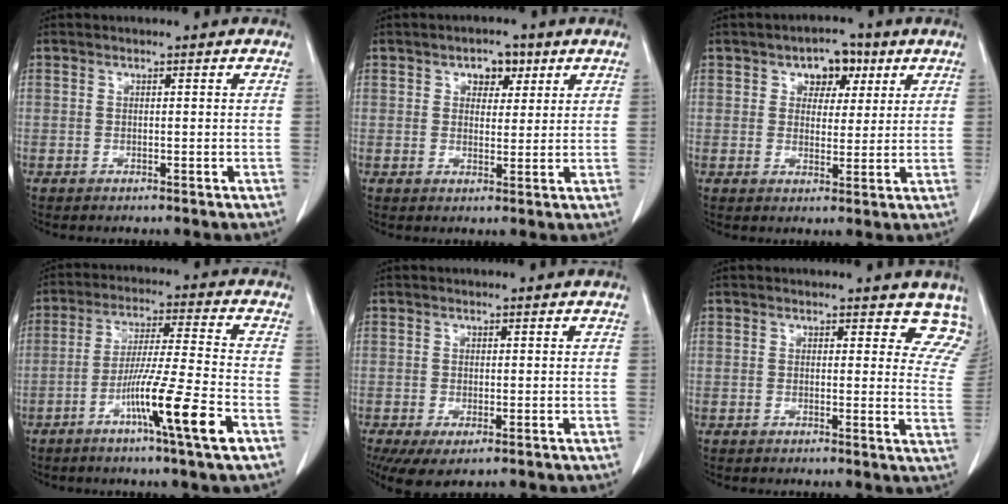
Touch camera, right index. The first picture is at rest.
{"total": 3.8, "force": [1.9, 2.4, 2.3], "torque": [-0.028, 0.007, 0.029]}
{"total": 5.4, "force": [2.6, 3.6, 3.1], "torque": [-0.036, 0.013, 0.037]}
{"total": 12.1, "force": [-5.5, -1.3, 10.7], "torque": [-0.185, -0.016, -0.098]}
{"total": 5.0, "force": [-2.6, 1.8, 3.8], "torque": [-0.060, -0.017, -0.041]}
{"total": 7.1, "force": [6.4, 2.8, 1.2], "torque": [0.026, -0.025, 0.035]}